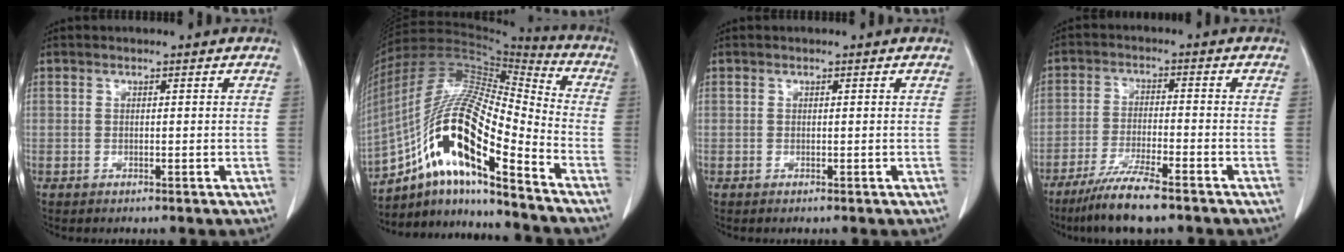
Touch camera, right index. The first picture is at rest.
{"total": 19.7, "force": [-10.7, 3.3, 16.2], "torque": [-0.328, 0.008, -0.191]}
{"total": 0.0}
{"total": 8.5, "force": [-6.4, 0.5, 5.6], "torque": [-0.102, -0.023, -0.114]}